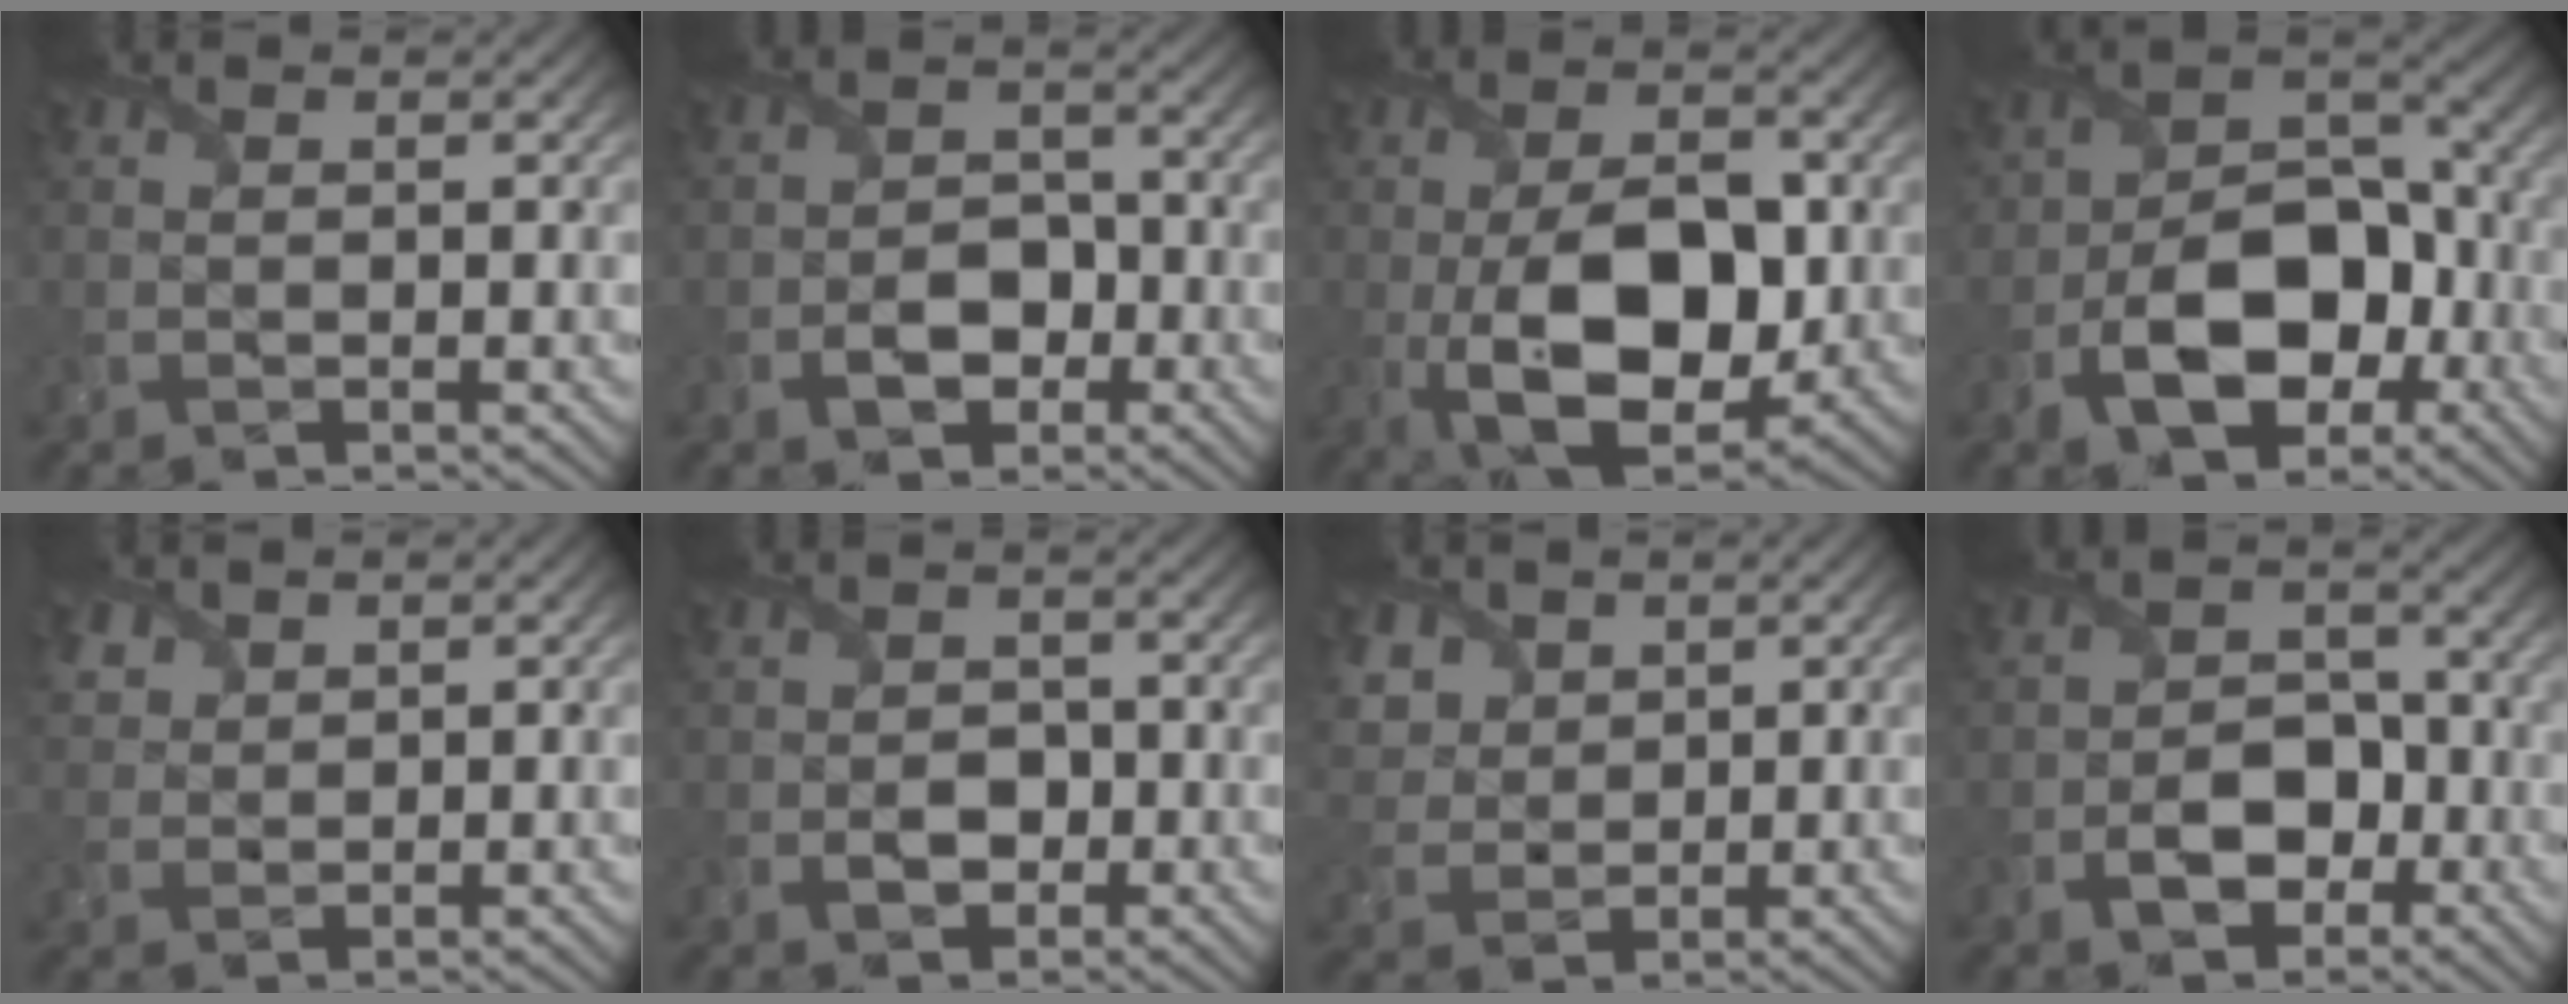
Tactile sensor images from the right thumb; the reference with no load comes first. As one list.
[{"total": 4.6, "force": [-2.1, 3.2, 2.6], "torque": [-0.041, -0.002, -0.042]}, {"total": 12.8, "force": [-2.0, 7.2, 10.4], "torque": [-0.184, -0.015, -0.031]}, {"total": 11.2, "force": [-4.2, 7.1, 7.5], "torque": [-0.133, -0.008, -0.072]}, {"total": 2.8, "force": [2.0, 1.8, 0.8], "torque": [-0.026, 0.002, 0.046]}, {"total": 3.0, "force": [-1.0, 2.3, 1.7], "torque": [-0.027, -0.004, -0.020]}, {"total": 6.0, "force": [3.2, 4.4, 2.5], "torque": [-0.096, -0.001, 0.066]}, {"total": 5.8, "force": [-2.6, 3.8, 3.5], "torque": [-0.052, -0.002, -0.052]}]